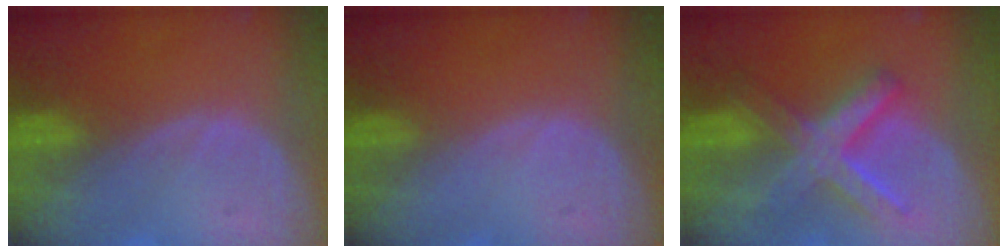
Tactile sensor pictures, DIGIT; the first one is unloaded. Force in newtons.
{"total": 0.0}
{"total": 8.7, "press": 8.6, "slide": 0.8}